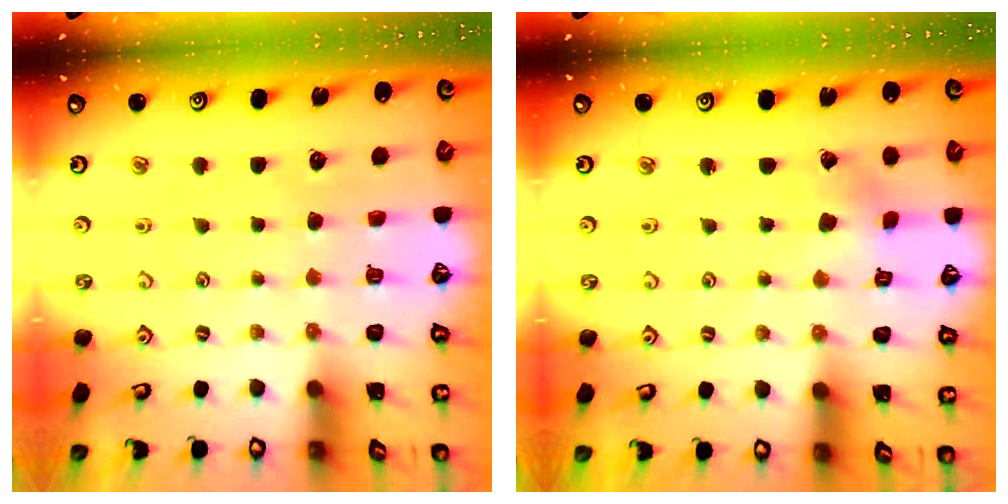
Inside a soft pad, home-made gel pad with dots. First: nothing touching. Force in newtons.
{"total": 0.7, "press": 0.7, "slide": 0.1}